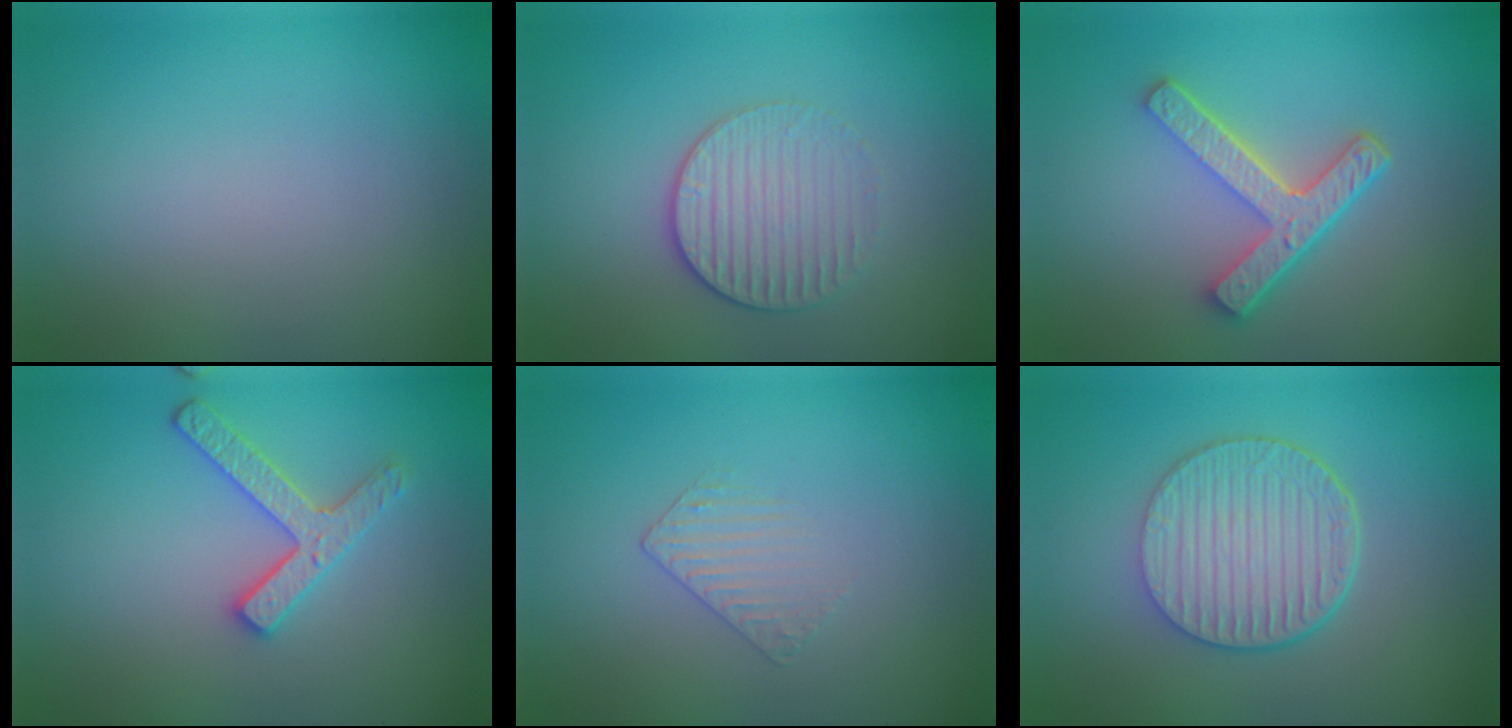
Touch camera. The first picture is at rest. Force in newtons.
{"total": 3.0, "press": 2.7, "slide": 1.3}
{"total": 5.0, "press": 3.7, "slide": 3.4}
{"total": 2.9, "press": 2.8, "slide": 0.6}
{"total": 1.0, "press": 0.3, "slide": 1.0}
{"total": 6.3, "press": 4.6, "slide": 4.3}